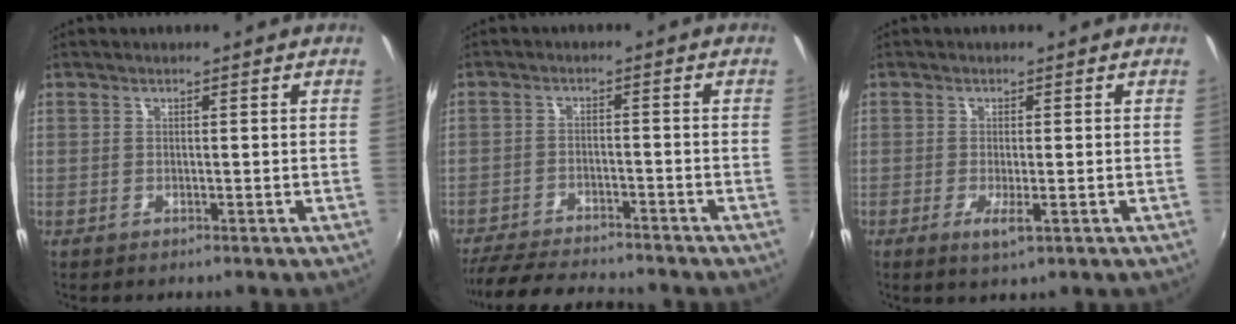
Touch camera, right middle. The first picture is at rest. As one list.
[{"total": 12.7, "force": [-11.6, 2.1, 4.8], "torque": [-0.119, -0.017, -0.187]}, {"total": 2.9, "force": [-1.1, 0.4, 2.7], "torque": [-0.055, -0.010, -0.018]}]